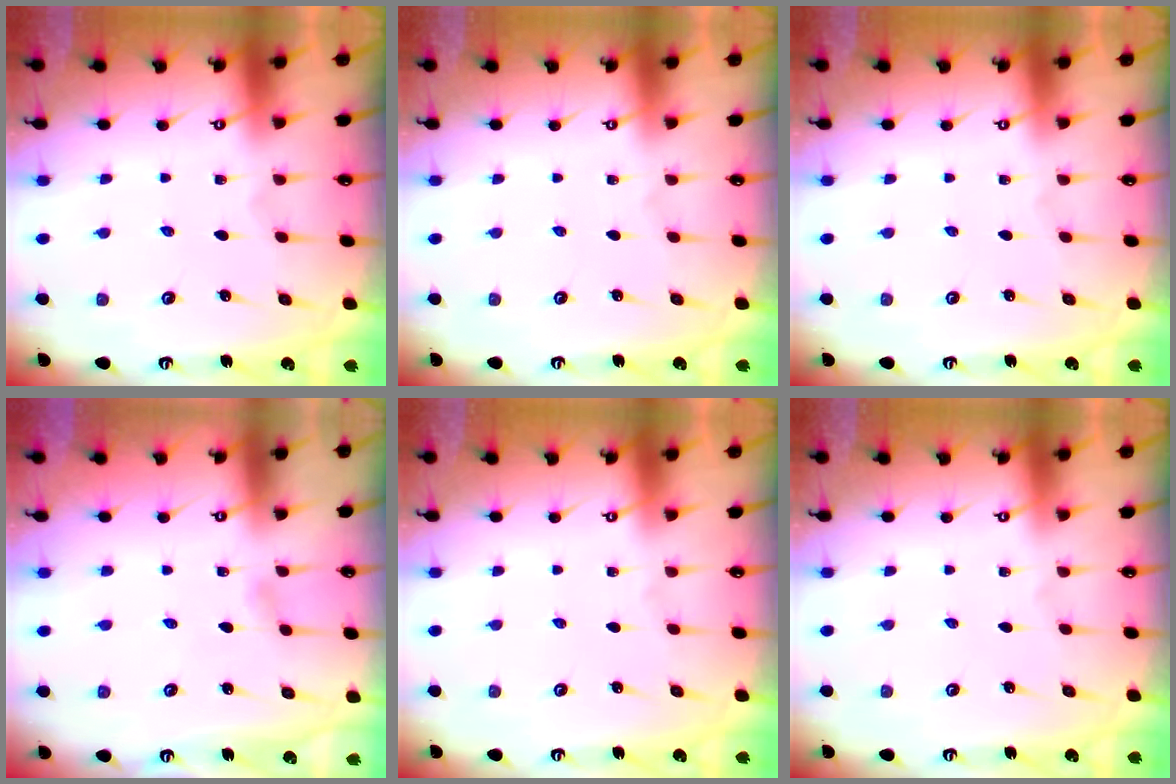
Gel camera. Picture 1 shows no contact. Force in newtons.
{"total": 0.0}
{"total": 0.0}
{"total": 2.0, "press": 2.0, "slide": 0.3}
{"total": 0.0}
{"total": 0.0}